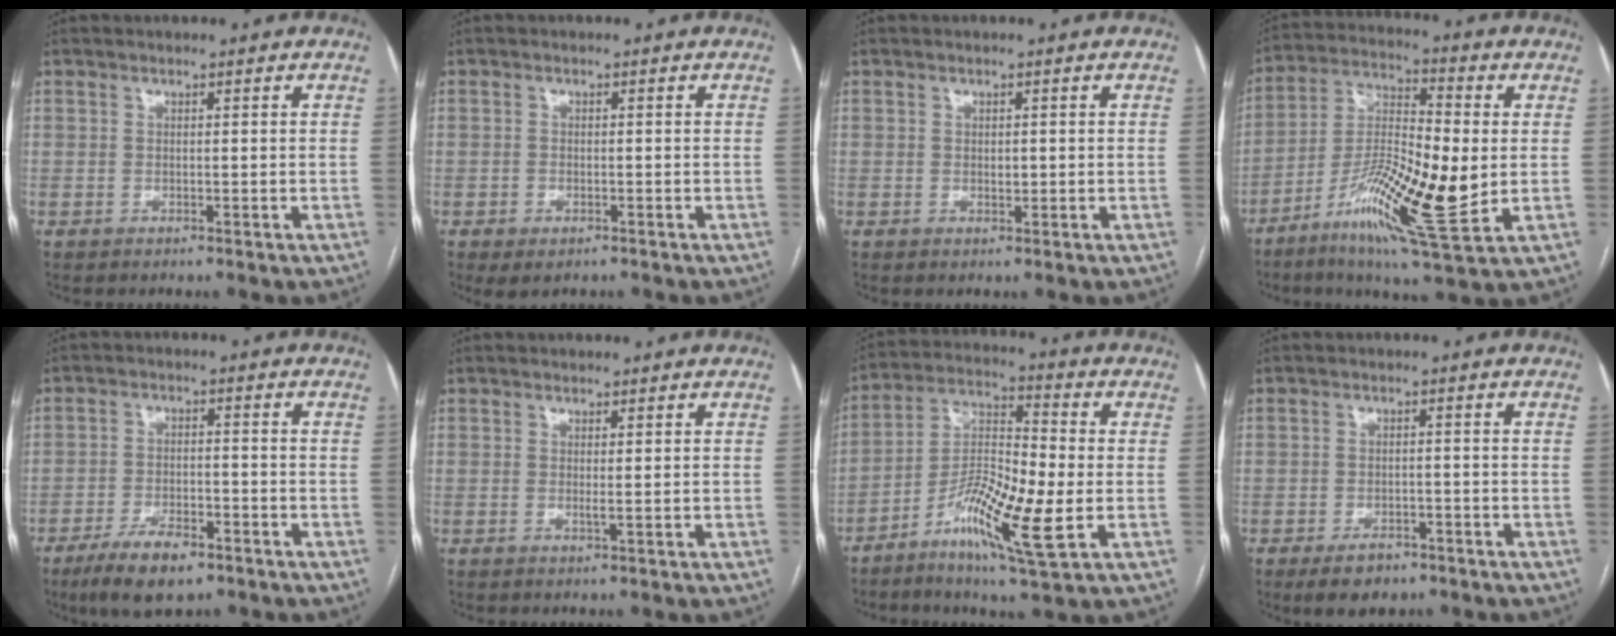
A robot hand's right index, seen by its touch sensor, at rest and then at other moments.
{"total": 2.5, "force": [-1.5, 1.3, 1.6], "torque": [-0.026, -0.003, -0.014]}
{"total": 1.1, "force": [0.0, 0.6, 0.9], "torque": [-0.012, 0.000, 0.001]}
{"total": 17.5, "force": [-4.0, 3.2, 16.7], "torque": [-0.323, -0.011, -0.070]}
{"total": 8.3, "force": [-5.6, 2.7, 5.5], "torque": [-0.099, -0.008, -0.093]}
{"total": 0.8, "force": [0.2, -0.1, 0.8], "torque": [-0.018, -0.003, 0.003]}
{"total": 14.1, "force": [-4.7, 2.2, 13.1], "torque": [-0.252, -0.008, -0.085]}
{"total": 4.8, "force": [-3.2, 2.4, 2.6], "torque": [-0.044, -0.002, -0.046]}